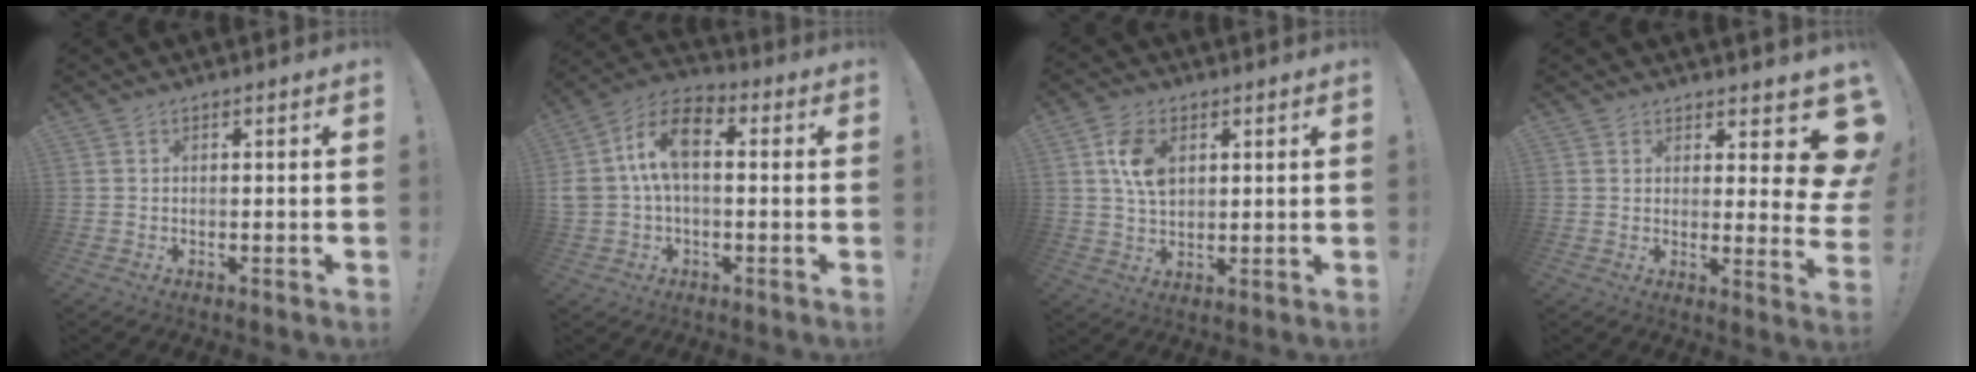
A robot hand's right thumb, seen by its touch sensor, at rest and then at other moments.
{"total": 13.3, "force": [1.8, 8.3, 10.3], "torque": [-0.184, 0.020, 0.035]}
{"total": 8.8, "force": [2.5, 5.9, 6.0], "torque": [-0.115, 0.002, 0.047]}
{"total": 7.9, "force": [4.4, 3.4, 5.7], "torque": [-0.049, -0.051, 0.081]}